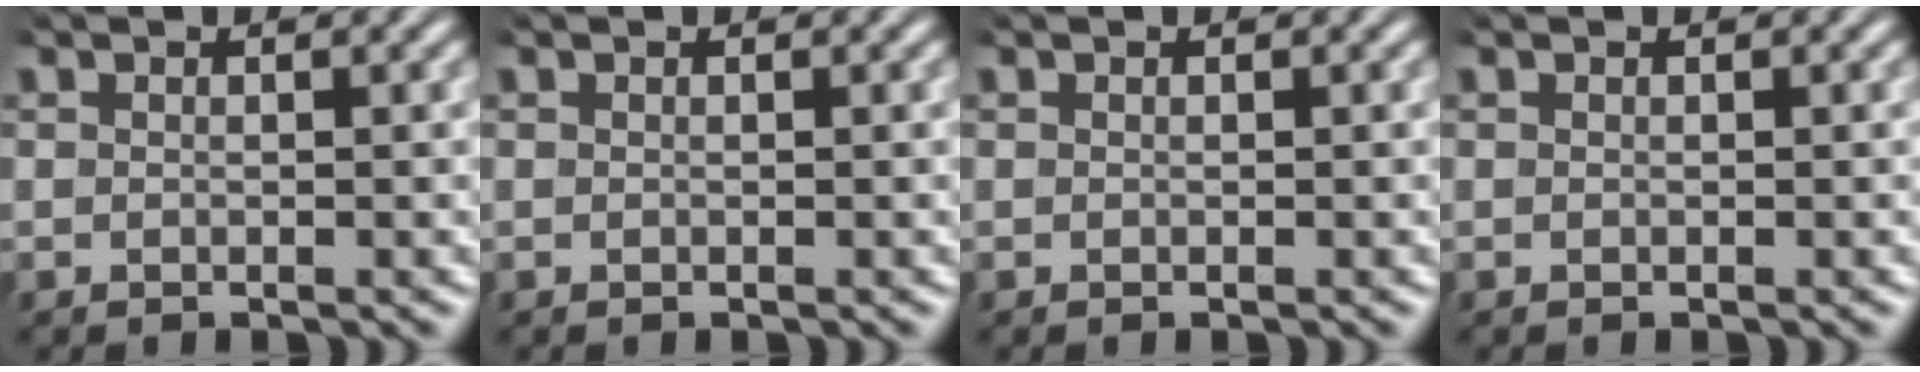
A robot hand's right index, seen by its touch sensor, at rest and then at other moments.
{"total": 0.0}
{"total": 0.0}
{"total": 0.0}